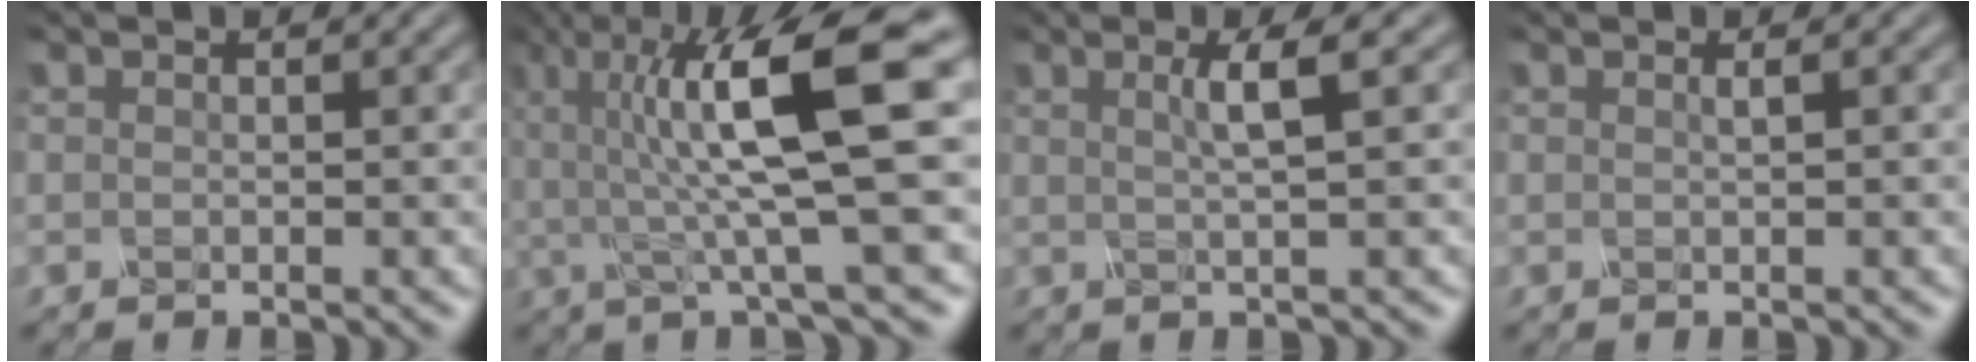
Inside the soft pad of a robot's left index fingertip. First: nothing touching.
{"total": 11.4, "force": [2.6, 2.4, 10.9], "torque": [-0.180, 0.006, 0.046]}
{"total": 3.1, "force": [0.9, 0.6, 2.9], "torque": [-0.044, 0.007, 0.009]}
{"total": 0.8, "force": [0.2, 0.3, 0.7], "torque": [-0.005, 0.004, 0.001]}